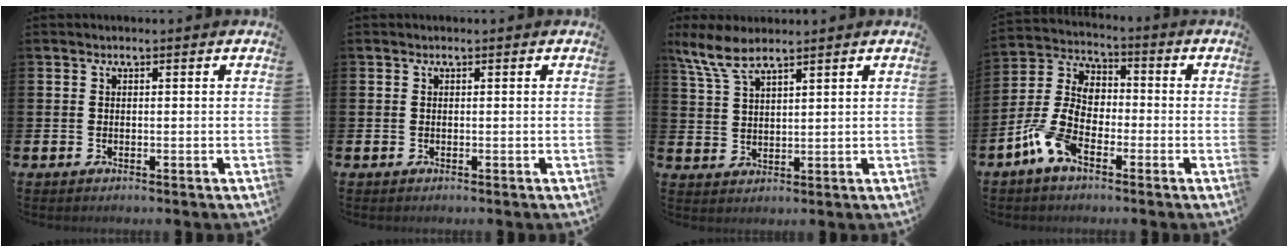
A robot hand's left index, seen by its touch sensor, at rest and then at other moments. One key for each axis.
{"total": 0.0}
{"total": 5.3, "fx": 4.6, "fy": 0.9, "fz": 2.4, "tx": -0.063, "ty": -0.014, "tz": 0.084}
{"total": 8.4, "fx": -3.3, "fy": 4.7, "fz": 6.1, "tx": -0.148, "ty": -0.005, "tz": -0.068}